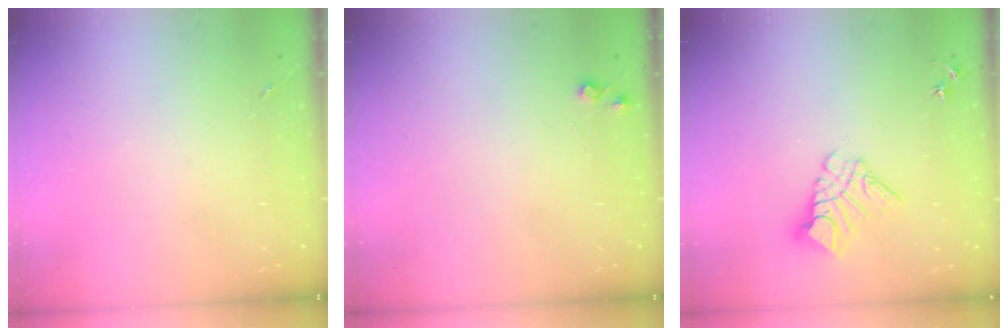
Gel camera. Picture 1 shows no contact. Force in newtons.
{"total": 4.9, "press": 4.8, "slide": 0.8}
{"total": 10.6, "press": 10.5, "slide": 1.1}